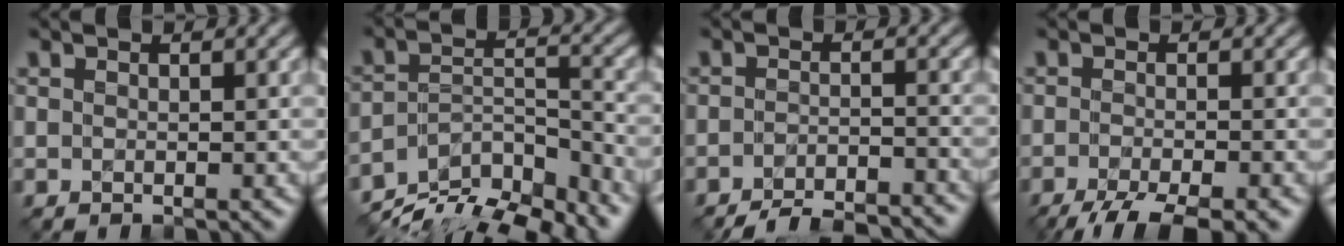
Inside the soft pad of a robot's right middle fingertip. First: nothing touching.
{"total": 11.0, "force": [-9.4, 3.7, 4.5], "torque": [-0.076, -0.002, -0.145]}
{"total": 5.7, "force": [-5.1, 1.2, 2.3], "torque": [-0.034, -0.006, -0.079]}
{"total": 5.9, "force": [-4.1, 1.3, 4.1], "torque": [-0.055, -0.009, -0.074]}